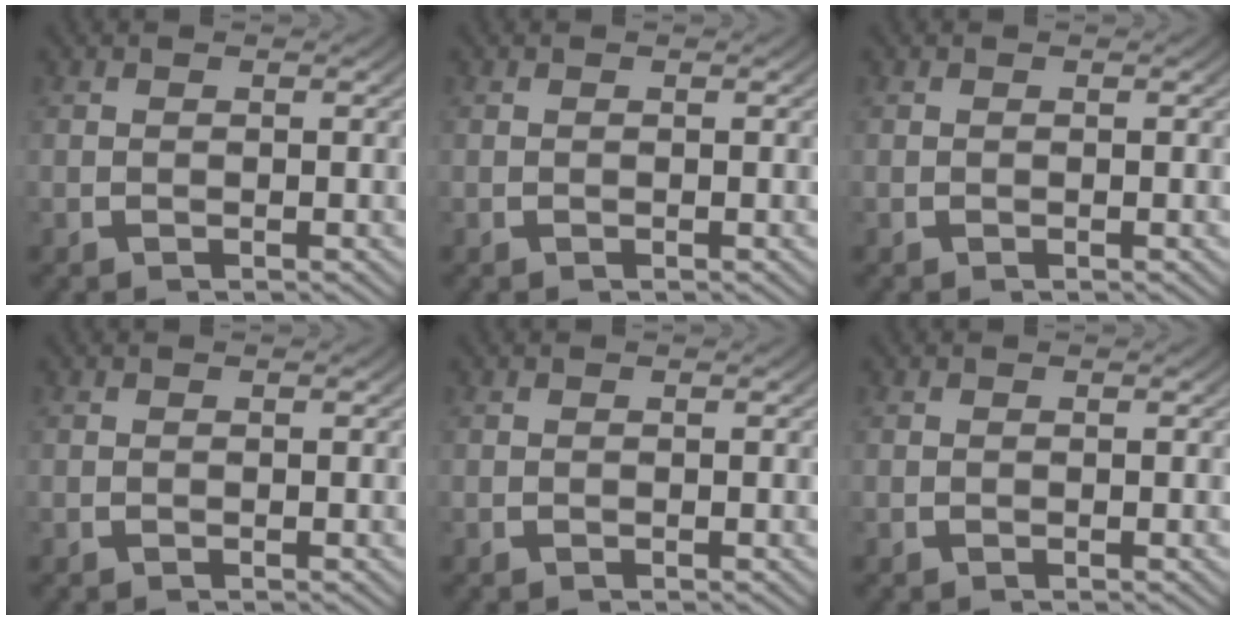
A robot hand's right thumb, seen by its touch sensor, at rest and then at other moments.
{"total": 0.0}
{"total": 0.0}
{"total": 0.0}
{"total": 0.0}
{"total": 0.0}